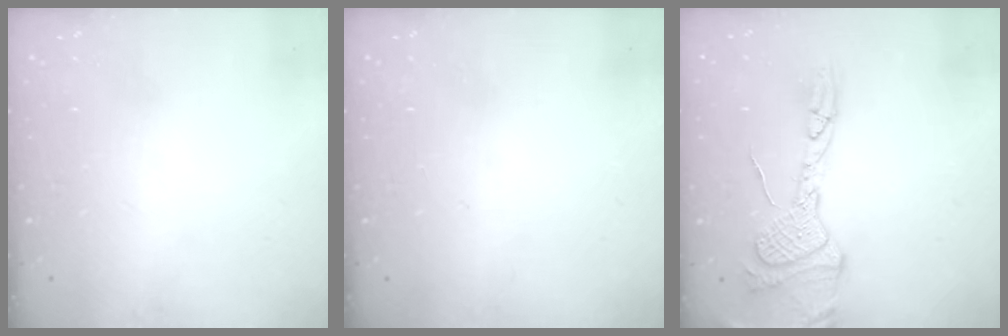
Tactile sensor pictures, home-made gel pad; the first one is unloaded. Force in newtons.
{"total": 0.0}
{"total": 16.0, "press": 15.9, "slide": 1.6}